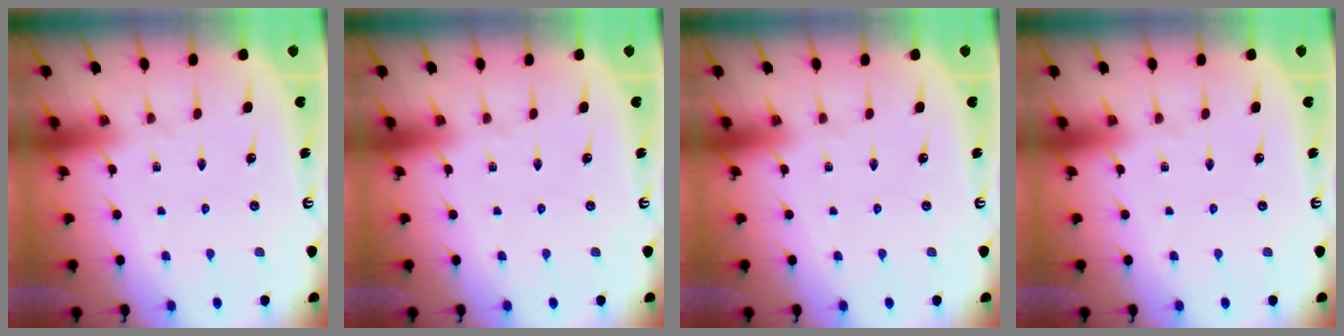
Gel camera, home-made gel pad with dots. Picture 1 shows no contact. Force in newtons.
{"total": 0.0}
{"total": 0.0}
{"total": 0.0}